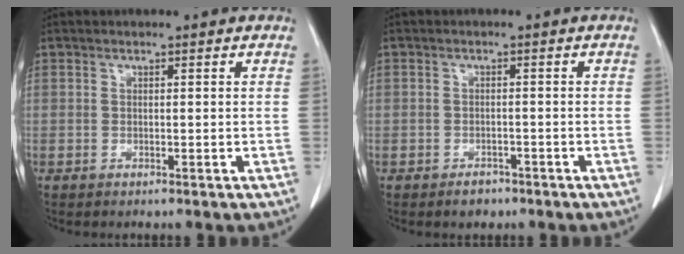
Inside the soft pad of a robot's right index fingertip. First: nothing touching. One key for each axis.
{"total": 2.2, "fx": -1.6, "fy": 1.5, "fz": 0.5, "tx": -0.008, "ty": 0.004, "tz": -0.019}